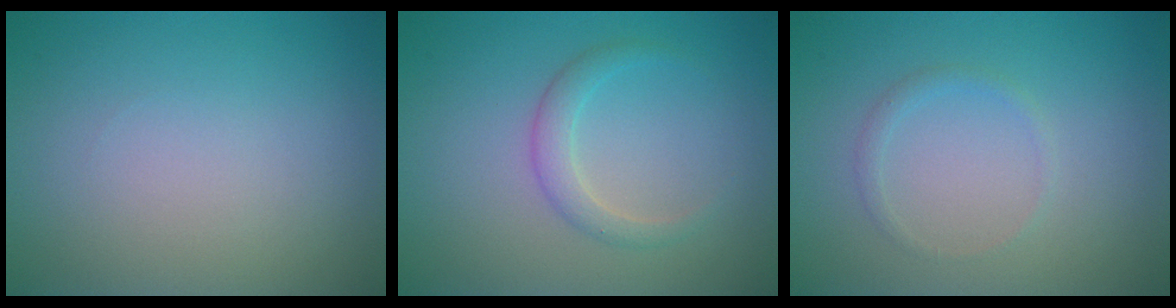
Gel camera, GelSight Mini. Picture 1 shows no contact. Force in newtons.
{"total": 1.9, "press": 1.9, "slide": 0.1}
{"total": 0.9, "press": 0.9, "slide": 0.1}